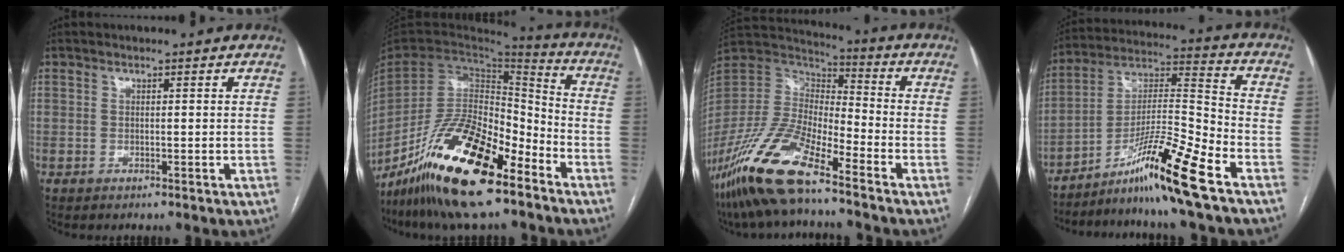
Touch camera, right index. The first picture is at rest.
{"total": 20.5, "force": [-13.5, 5.6, 14.4], "torque": [-0.284, -0.009, -0.247]}
{"total": 16.8, "force": [-11.5, 3.6, 11.7], "torque": [-0.246, -0.012, -0.219]}
{"total": 14.5, "force": [-9.5, -1.3, 10.9], "torque": [-0.204, -0.004, -0.165]}